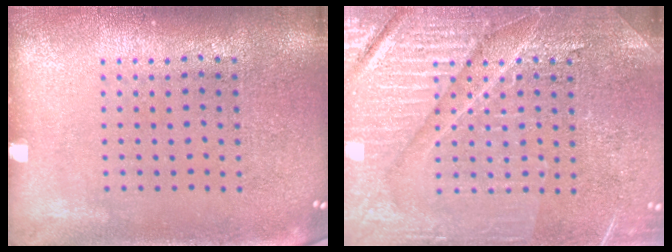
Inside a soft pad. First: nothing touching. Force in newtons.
{"total": 6.4, "press": 6.3, "slide": 0.8}